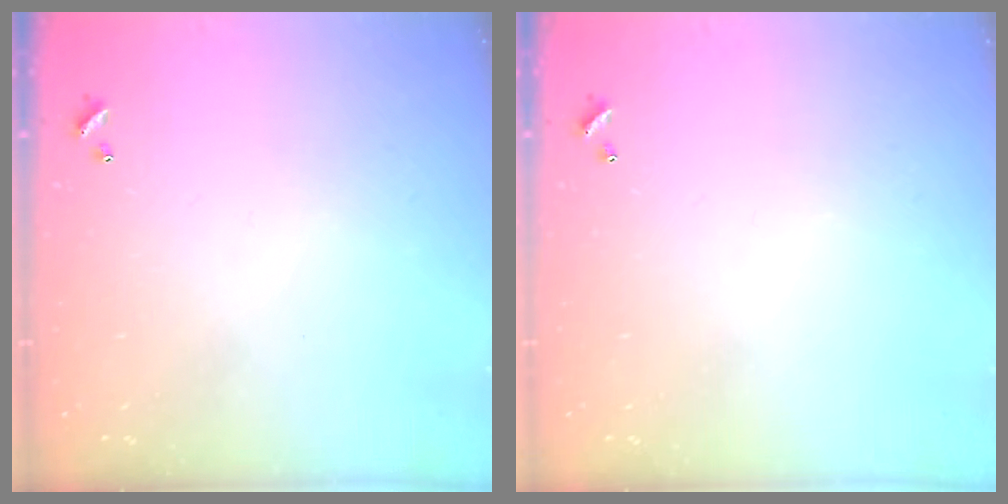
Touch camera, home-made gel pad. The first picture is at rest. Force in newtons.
{"total": 0.0}